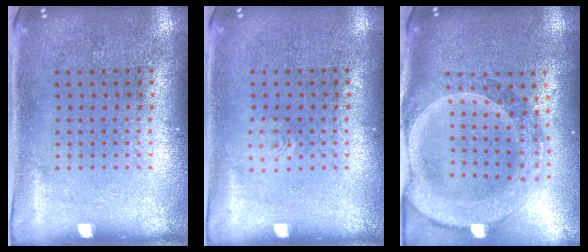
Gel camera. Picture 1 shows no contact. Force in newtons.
{"total": 0.6, "press": 0.6, "slide": 0.1}
{"total": 2.9, "press": 2.5, "slide": 1.5}